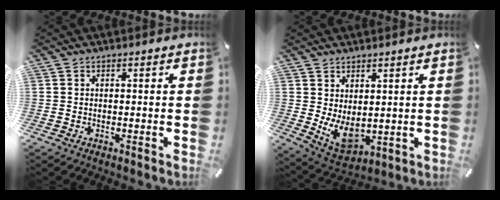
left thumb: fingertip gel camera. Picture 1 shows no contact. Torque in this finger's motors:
{"motor_torque": [0.62, 1.95, 0.61, -0.58, 0.08]}